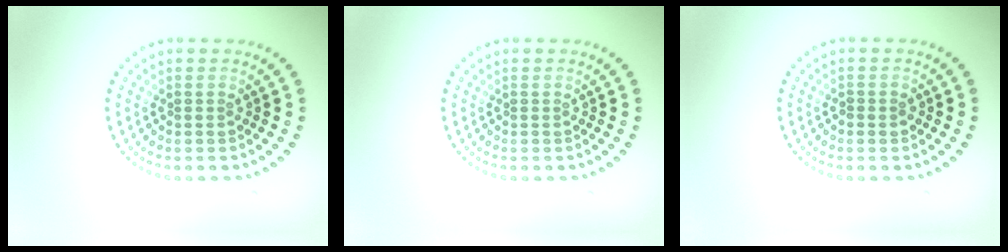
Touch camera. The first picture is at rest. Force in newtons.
{"total": 0.0}
{"total": 0.8, "press": 0.7, "slide": 0.2}